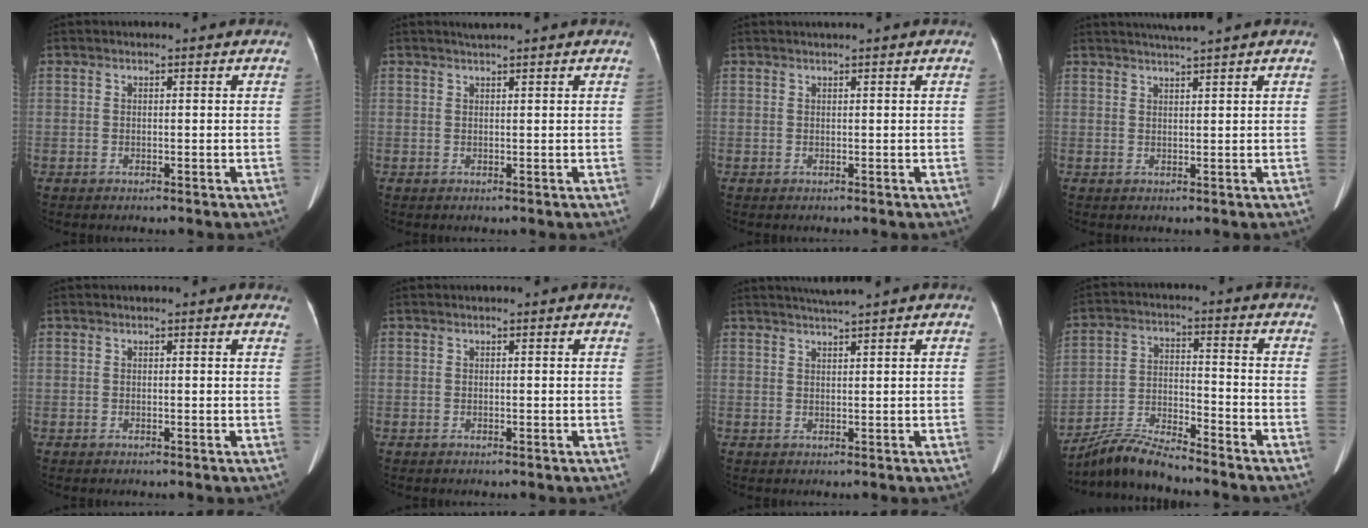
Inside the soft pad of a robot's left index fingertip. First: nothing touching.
{"total": 1.2, "force": [1.1, -0.3, 0.5], "torque": [-0.010, 0.006, 0.025]}
{"total": 0.8, "force": [0.7, -0.2, 0.4], "torque": [-0.009, 0.009, 0.019]}
{"total": 3.5, "force": [3.1, -1.1, 1.3], "torque": [-0.017, 0.010, 0.053]}
{"total": 2.4, "force": [2.3, 0.5, 0.7], "torque": [-0.007, 0.002, 0.007]}
{"total": 0.0}
{"total": 2.8, "force": [2.4, -1.0, 1.0], "torque": [-0.015, 0.008, 0.047]}
{"total": 9.1, "force": [-8.7, -0.2, 2.6], "torque": [-0.056, -0.010, -0.160]}